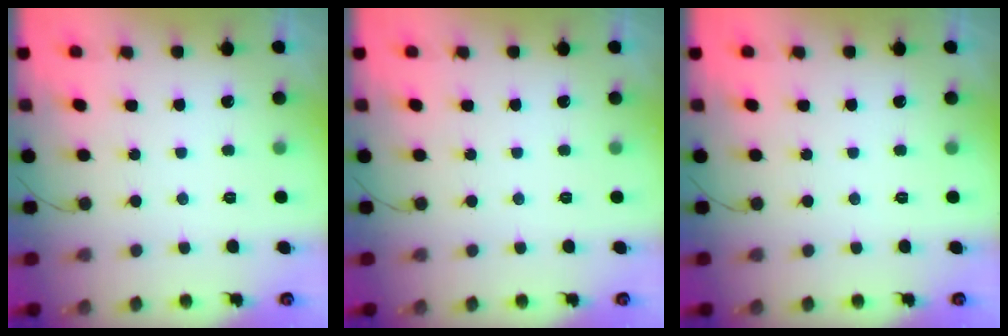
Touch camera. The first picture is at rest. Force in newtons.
{"total": 0.0}
{"total": 0.0}